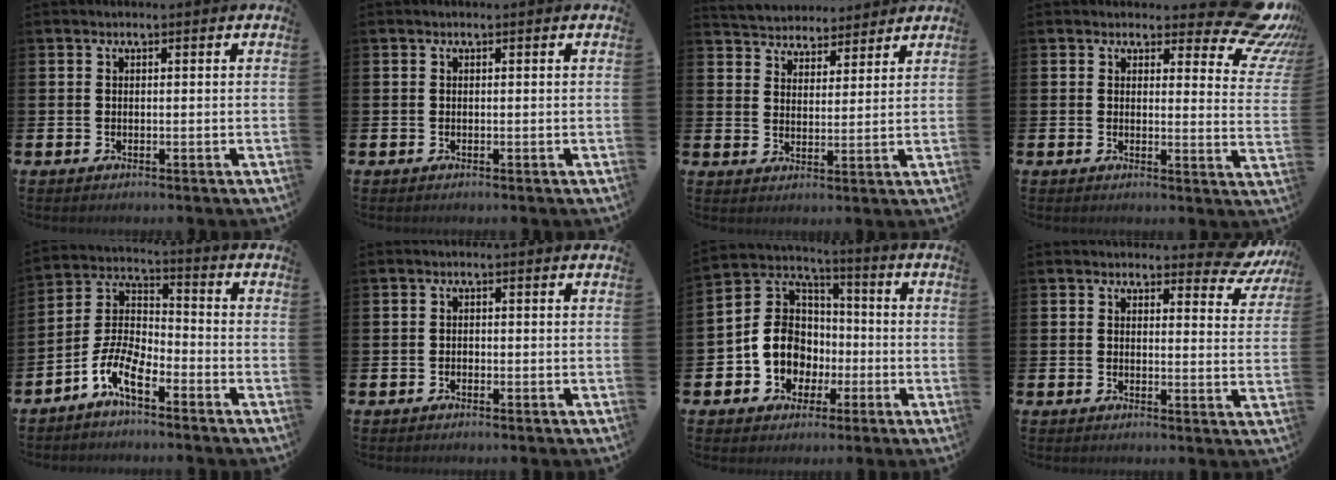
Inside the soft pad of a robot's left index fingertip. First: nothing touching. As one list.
[{"total": 0.0}, {"total": 4.7, "force": [4.5, 1.1, -0.5], "torque": [-0.017, -0.026, 0.082]}, {"total": 7.6, "force": [6.1, 2.8, 3.6], "torque": [-0.037, -0.053, 0.100]}, {"total": 6.6, "force": [-4.7, 2.1, 4.1], "torque": [-0.110, -0.016, -0.098]}, {"total": 0.7, "force": [-0.6, 0.4, 0.1], "torque": [-0.003, 0.001, -0.013]}, {"total": 9.5, "force": [-2.6, 8.5, 3.4], "torque": [-0.104, 0.018, -0.054]}, {"total": 4.0, "force": [3.5, 1.6, 1.0], "torque": [-0.006, -0.022, 0.058]}]